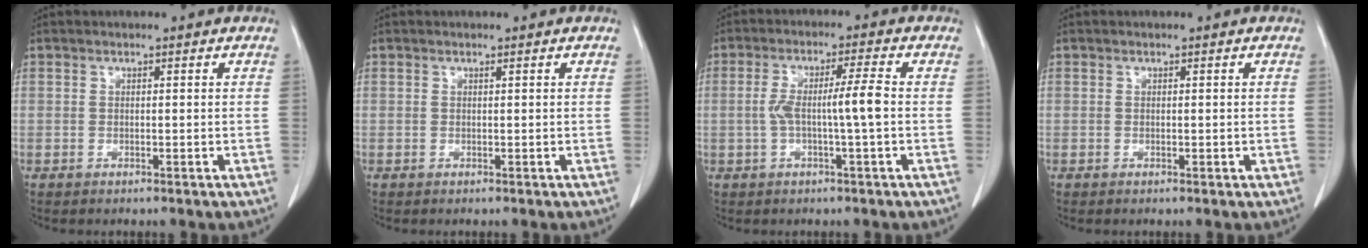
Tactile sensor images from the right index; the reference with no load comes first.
{"total": 0.0}
{"total": 6.0, "force": [-0.7, -0.3, 6.0], "torque": [-0.117, 0.013, -0.011]}
{"total": 0.6, "force": [-0.1, 0.2, 0.5], "torque": [-0.009, -0.002, 0.001]}